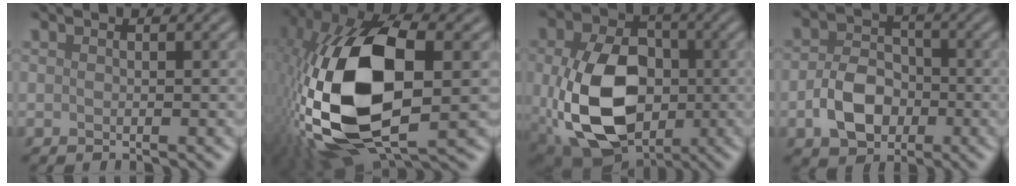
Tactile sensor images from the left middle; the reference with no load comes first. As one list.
[{"total": 17.2, "force": [-1.2, 9.0, 14.6], "torque": [-0.318, 0.000, -0.021]}, {"total": 12.6, "force": [-1.9, 8.7, 9.0], "torque": [-0.202, -0.023, -0.031]}, {"total": 5.0, "force": [-1.6, 3.7, 2.9], "torque": [-0.056, 0.004, -0.032]}]